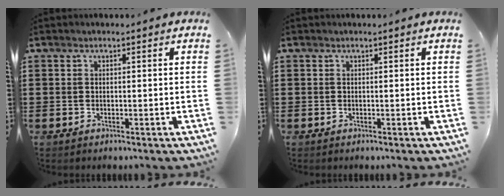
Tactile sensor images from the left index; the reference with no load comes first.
{"total": 0.0}